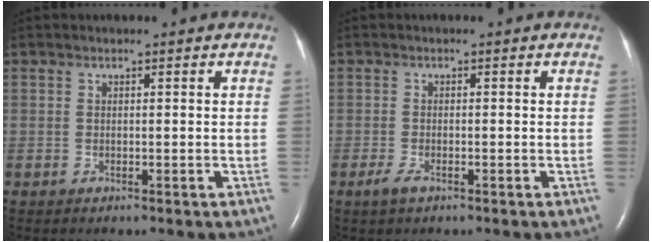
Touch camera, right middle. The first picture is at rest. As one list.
[{"total": 1.9, "force": [-1.2, 0.7, 1.4], "torque": [-0.038, -0.003, -0.023]}]